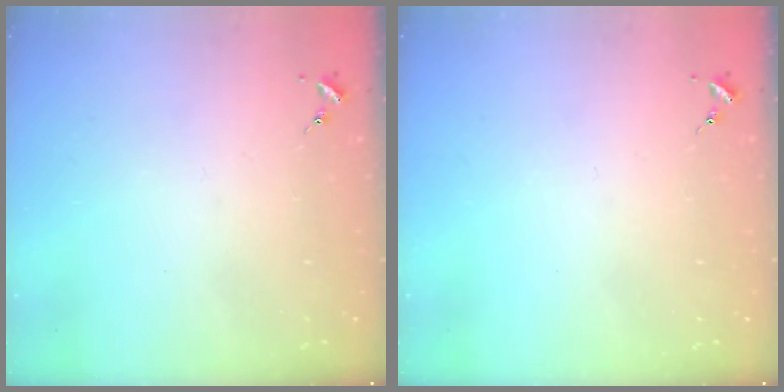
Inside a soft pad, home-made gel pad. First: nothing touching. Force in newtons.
{"total": 0.0}